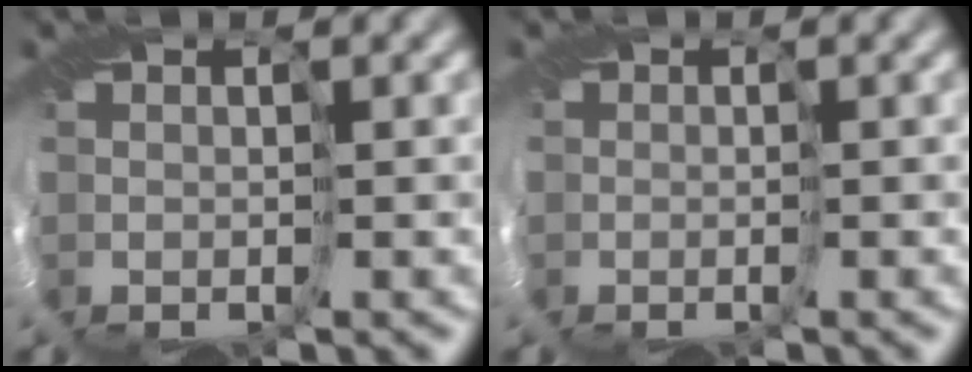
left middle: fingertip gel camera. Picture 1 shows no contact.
{"total": 0.9, "force": [-0.3, 0.7, -0.5], "torque": [0.017, -0.004, -0.009]}